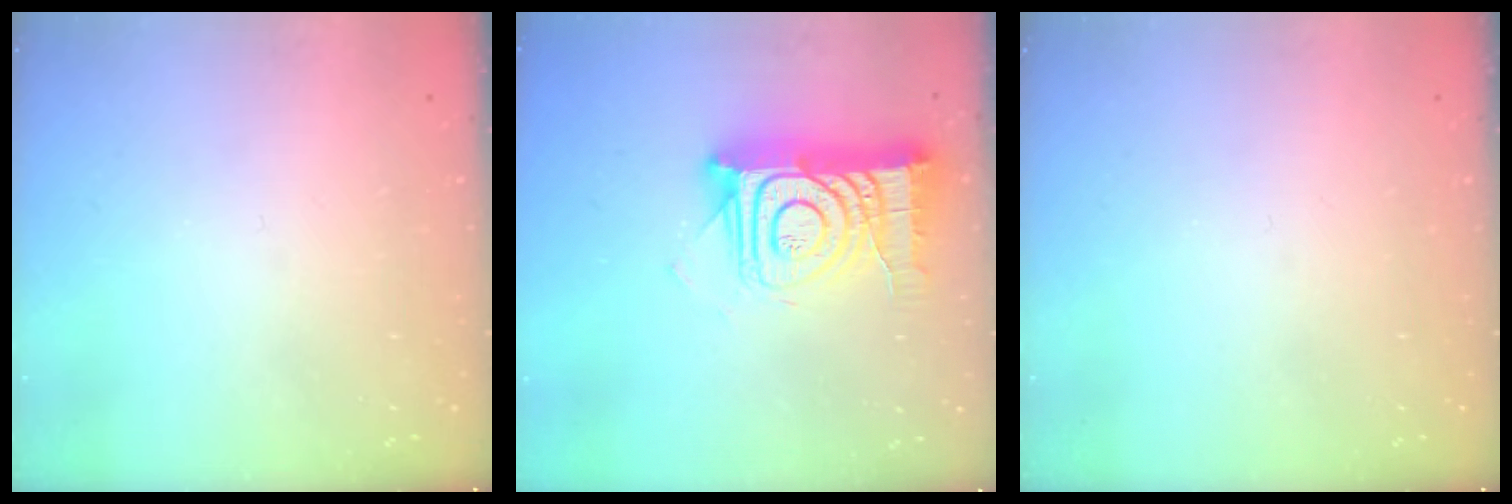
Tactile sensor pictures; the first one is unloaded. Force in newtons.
{"total": 17.6, "press": 17.5, "slide": 1.5}
{"total": 0.0}